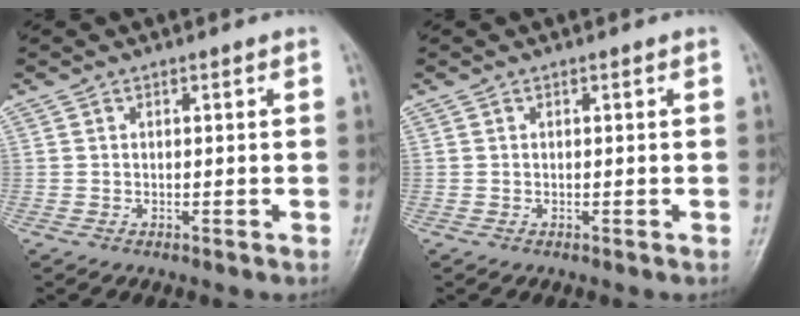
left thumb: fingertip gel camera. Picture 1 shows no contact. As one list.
[{"total": 0.0}]